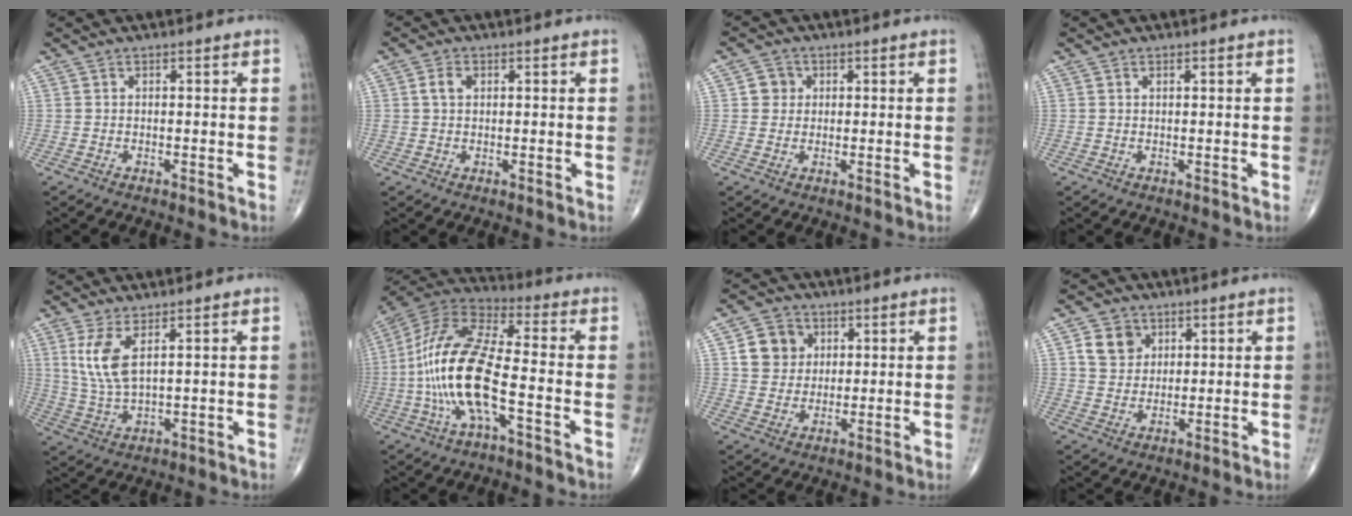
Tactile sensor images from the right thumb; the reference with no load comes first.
{"total": 2.7, "force": [0.7, 1.9, 1.8], "torque": [-0.033, 0.004, 0.013]}
{"total": 3.2, "force": [0.7, 3.0, 0.8], "torque": [0.008, 0.002, 0.005]}
{"total": 0.6, "force": [0.3, 0.4, 0.4], "torque": [-0.006, -0.001, 0.005]}
{"total": 7.6, "force": [2.8, 2.7, 6.5], "torque": [-0.142, -0.016, 0.067]}
{"total": 18.2, "force": [-3.9, 5.8, 16.9], "torque": [-0.368, 0.034, -0.076]}
{"total": 7.8, "force": [2.3, 6.8, 2.8], "torque": [-0.018, -0.006, 0.042]}
{"total": 6.4, "force": [2.5, 5.4, 2.4], "torque": [-0.019, -0.008, 0.045]}